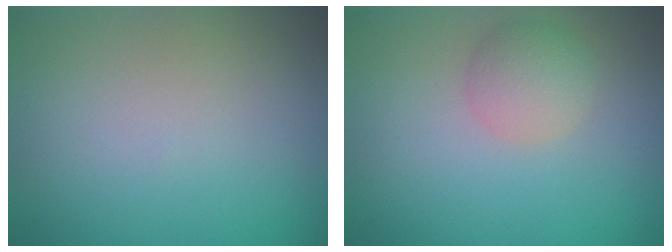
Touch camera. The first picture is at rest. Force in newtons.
{"total": 2.5, "press": 2.5, "slide": 0.1}